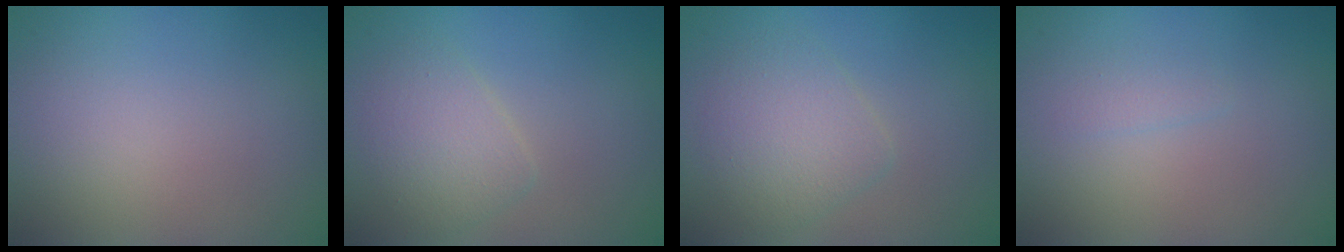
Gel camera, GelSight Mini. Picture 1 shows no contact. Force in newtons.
{"total": 2.4, "press": 2.4, "slide": 0.1}
{"total": 2.9, "press": 2.9, "slide": 0.0}
{"total": 0.7, "press": 0.7, "slide": 0.0}